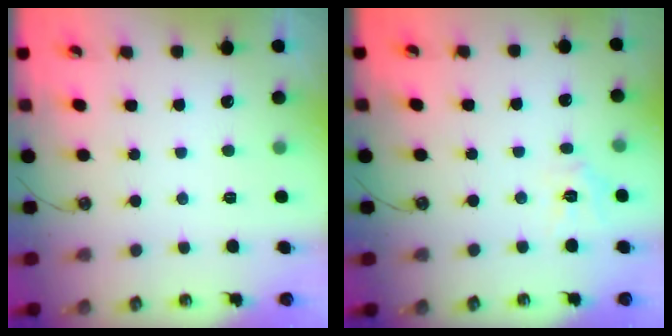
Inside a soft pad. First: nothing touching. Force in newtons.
{"total": 6.0, "press": 5.9, "slide": 0.4}